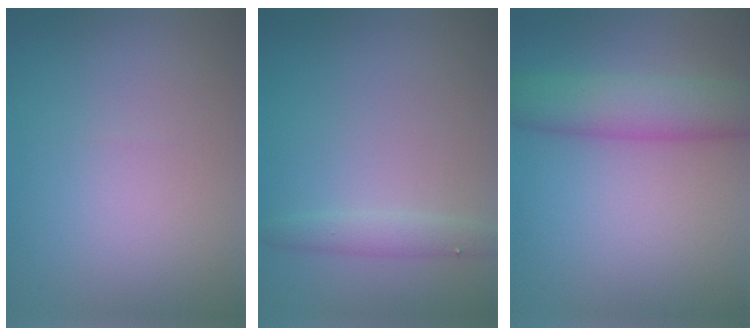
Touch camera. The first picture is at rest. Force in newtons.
{"total": 1.6, "press": 1.6, "slide": 0.0}
{"total": 5.5, "press": 5.5, "slide": 0.4}